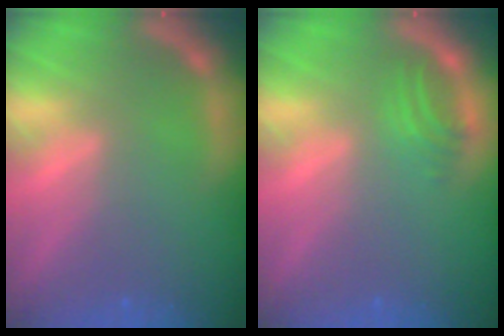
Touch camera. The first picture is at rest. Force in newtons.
{"total": 2.0}